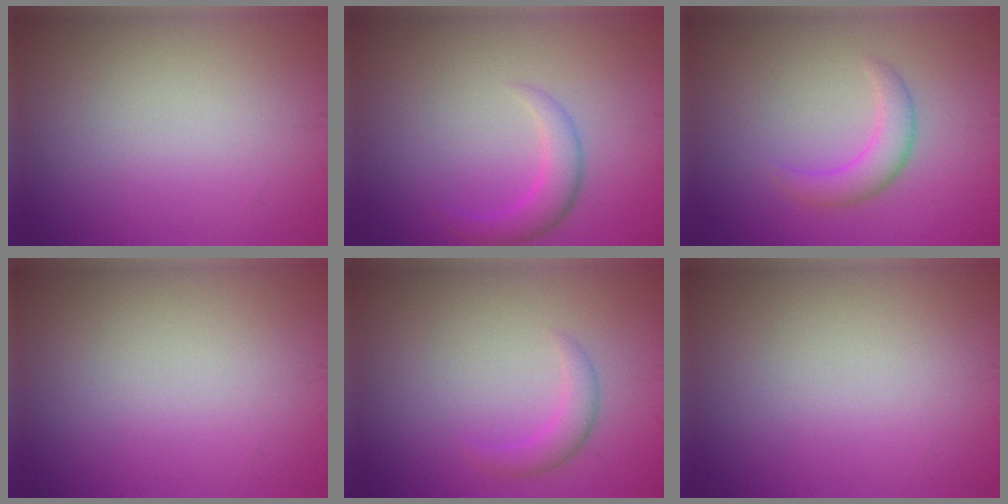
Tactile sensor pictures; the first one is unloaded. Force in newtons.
{"total": 2.5, "press": 2.5, "slide": 0.1}
{"total": 2.6, "press": 2.6, "slide": 0.2}
{"total": 0.0}
{"total": 1.8, "press": 1.8, "slide": 0.0}
{"total": 0.0}